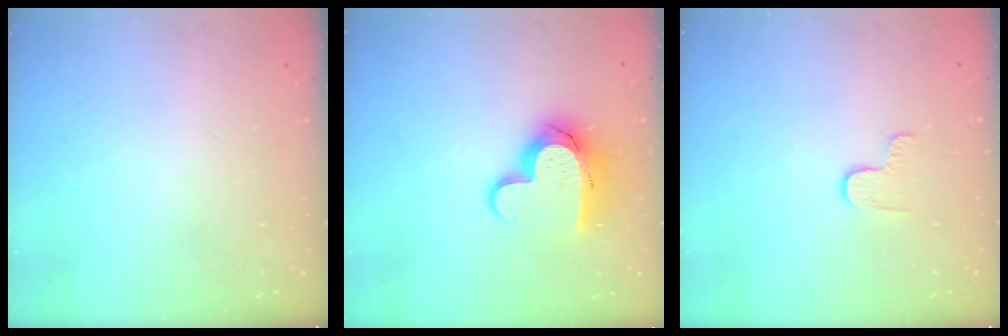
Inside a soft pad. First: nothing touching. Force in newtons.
{"total": 14.9, "press": 14.9, "slide": 1.3}
{"total": 3.8, "press": 3.8, "slide": 0.5}